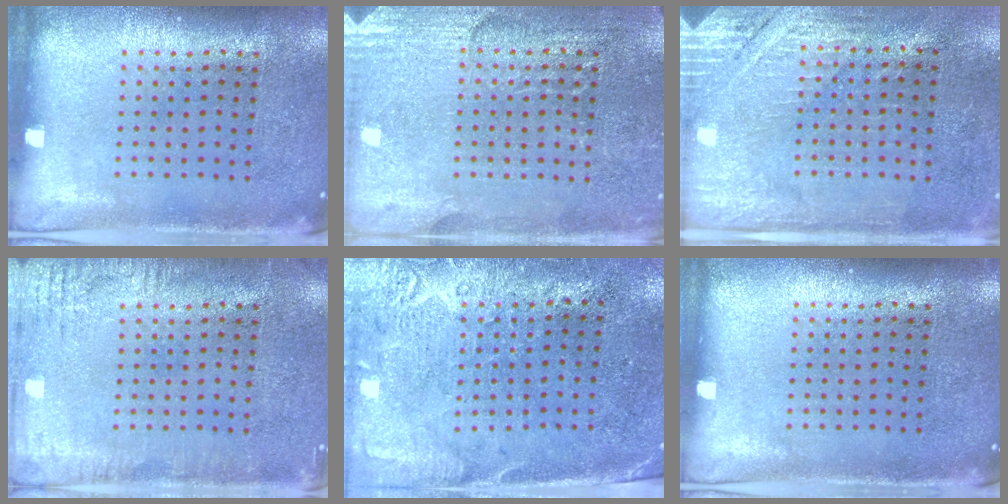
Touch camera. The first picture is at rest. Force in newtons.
{"total": 2.9, "press": 2.8, "slide": 0.2}
{"total": 2.9, "press": 2.7, "slide": 1.1}
{"total": 2.5, "press": 2.5, "slide": 0.2}
{"total": 2.8, "press": 2.4, "slide": 1.4}
{"total": 0.0}